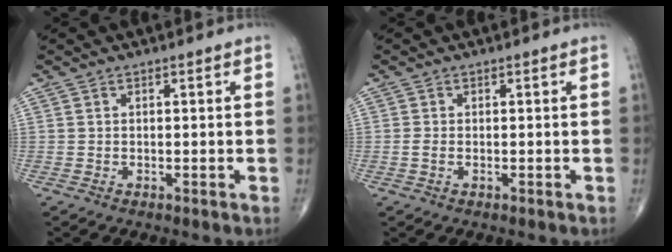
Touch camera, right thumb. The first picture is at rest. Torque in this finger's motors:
{"motor_torque": [-0.05, -0.14, -0.13, 0.04, 0.07]}